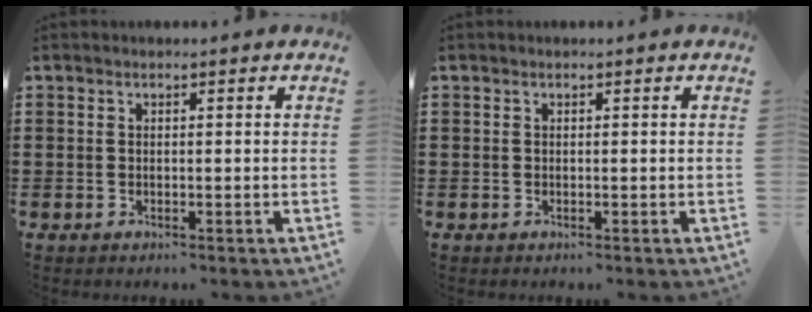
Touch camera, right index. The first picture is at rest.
{"total": 0.0}